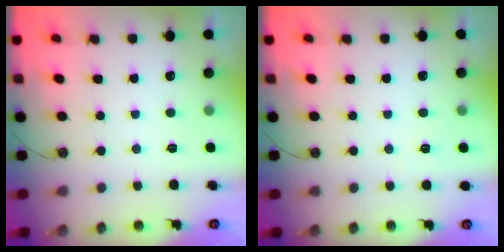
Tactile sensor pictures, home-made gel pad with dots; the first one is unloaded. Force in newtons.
{"total": 2.8, "press": 2.7, "slide": 0.9}